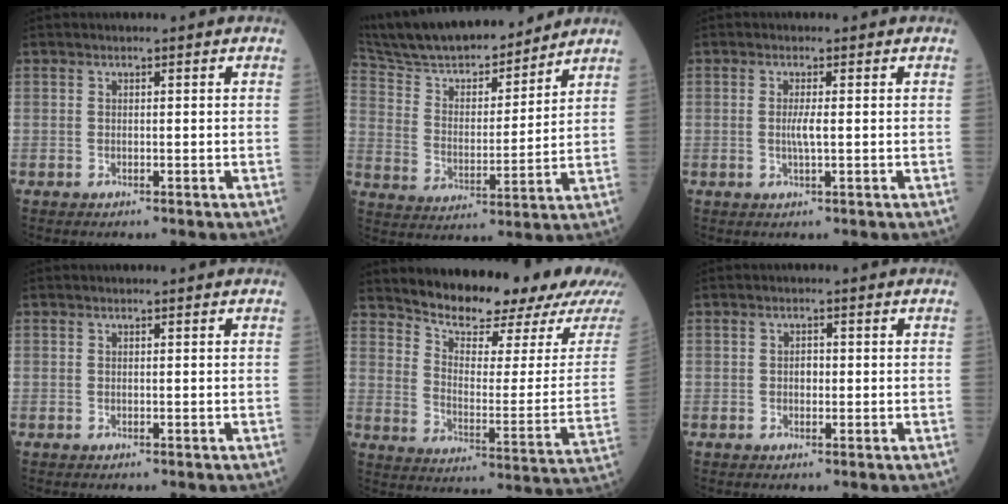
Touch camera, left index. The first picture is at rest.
{"total": 19.6, "force": [17.7, 3.5, 7.6], "torque": [-0.135, 0.009, 0.294]}
{"total": 1.8, "force": [-0.4, 0.0, 1.8], "torque": [-0.040, -0.005, -0.007]}
{"total": 0.0}
{"total": 17.2, "force": [15.5, 2.7, 7.0], "torque": [-0.102, -0.050, 0.204]}
{"total": 1.3, "force": [-0.4, 0.9, 0.8], "torque": [-0.013, -0.001, -0.009]}